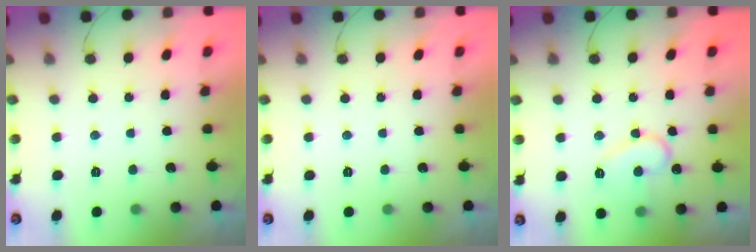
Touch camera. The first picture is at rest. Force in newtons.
{"total": 0.0}
{"total": 11.4, "press": 11.4, "slide": 0.9}